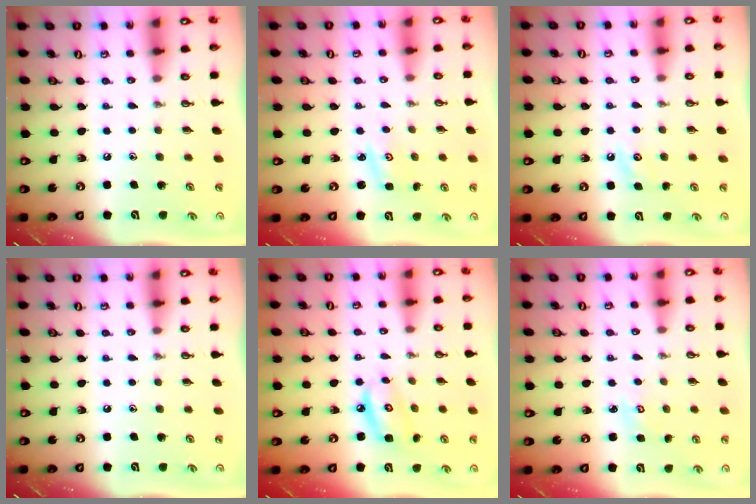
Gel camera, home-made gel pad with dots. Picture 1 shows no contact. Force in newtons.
{"total": 2.5, "press": 2.5, "slide": 0.4}
{"total": 3.5, "press": 3.5, "slide": 0.4}
{"total": 0.0}
{"total": 6.4, "press": 6.4, "slide": 0.5}
{"total": 2.7, "press": 2.7, "slide": 0.3}